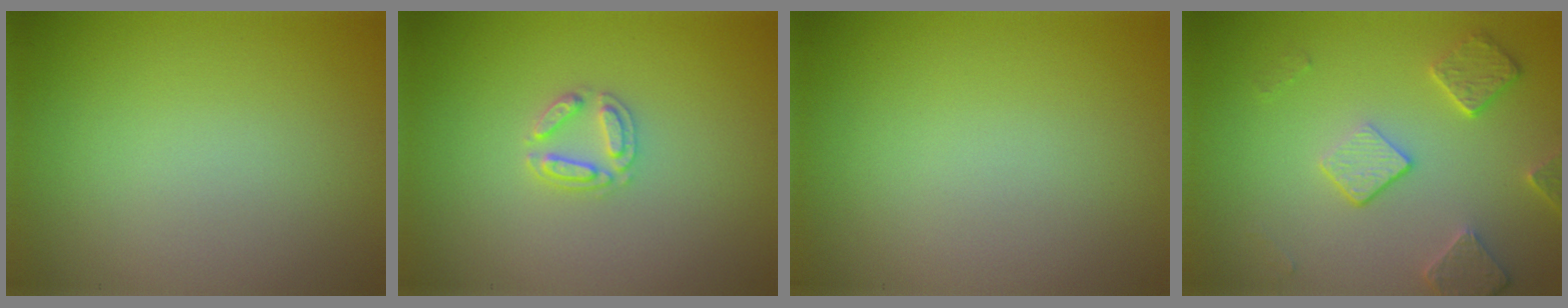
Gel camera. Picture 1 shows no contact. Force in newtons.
{"total": 2.2, "press": 2.2, "slide": 0.3}
{"total": 0.0}
{"total": 4.0, "press": 3.1, "slide": 2.6}